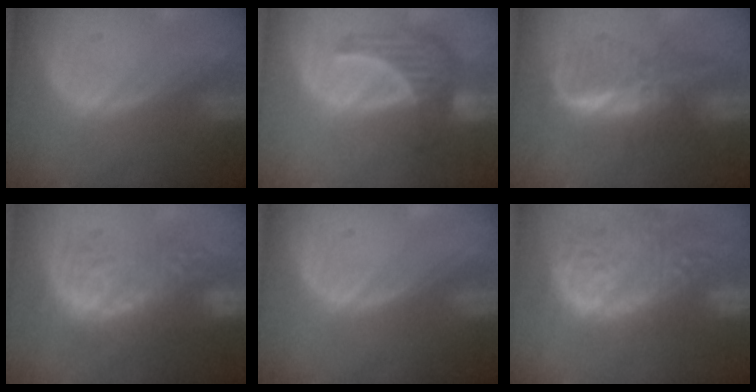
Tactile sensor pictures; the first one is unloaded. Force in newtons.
{"total": 7.3, "press": 6.7, "slide": 2.9}
{"total": 6.0, "press": 5.9, "slide": 0.7}
{"total": 8.7, "press": 8.6, "slide": 1.2}
{"total": 0.0}
{"total": 14.9, "press": 12.3, "slide": 8.3}